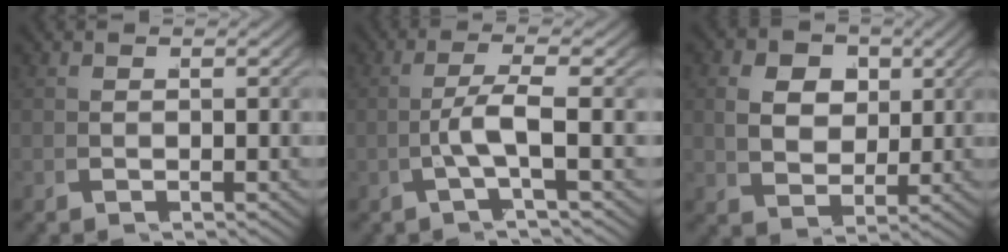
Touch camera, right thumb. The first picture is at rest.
{"total": 3.4, "force": [-0.2, 0.1, 3.4], "torque": [-0.072, 0.005, -0.006]}
{"total": 5.7, "force": [1.3, 4.3, 3.5], "torque": [-0.065, -0.019, 0.031]}